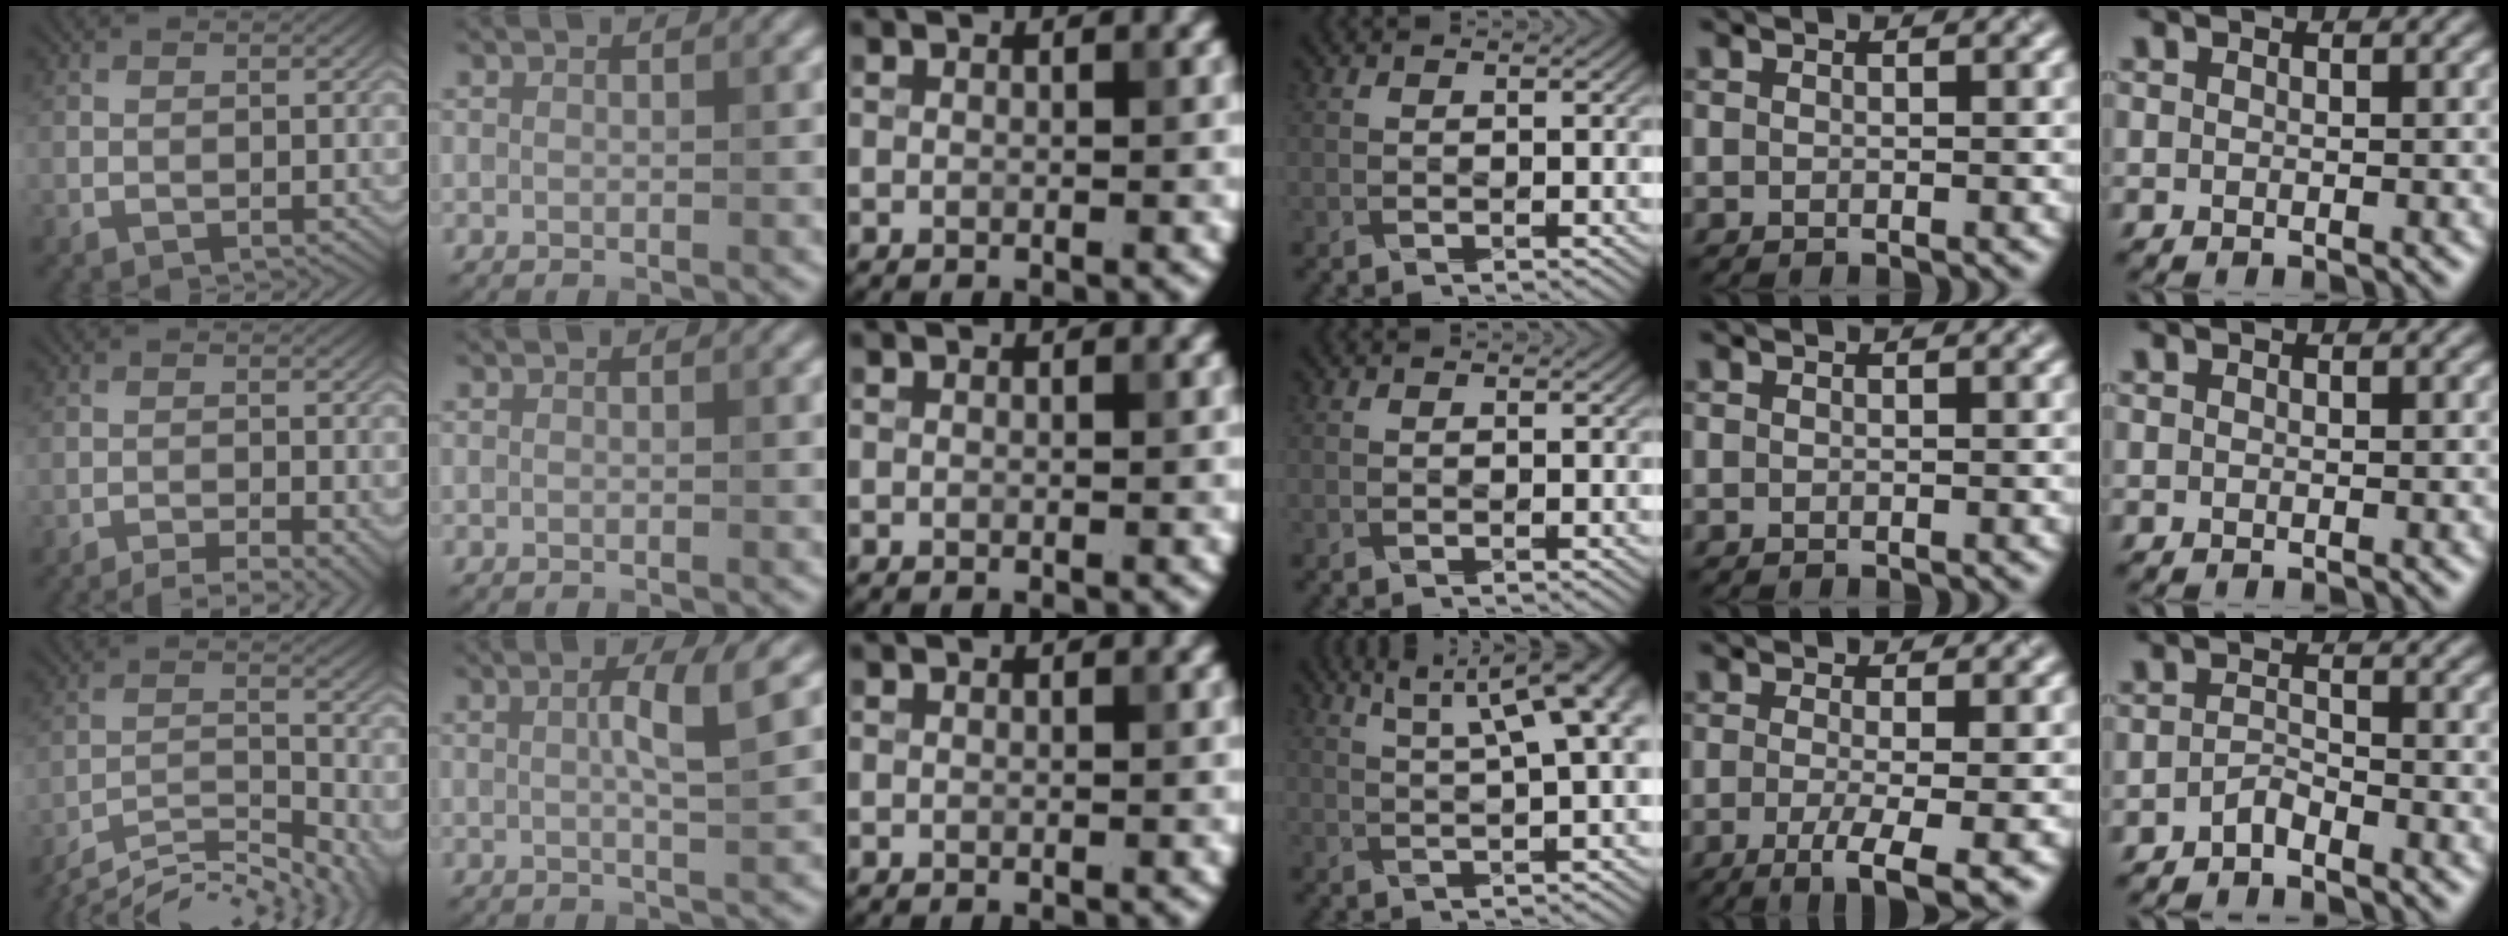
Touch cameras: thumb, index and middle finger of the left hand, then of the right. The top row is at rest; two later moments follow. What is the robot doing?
{"motion": "pour", "object": "sugar"}